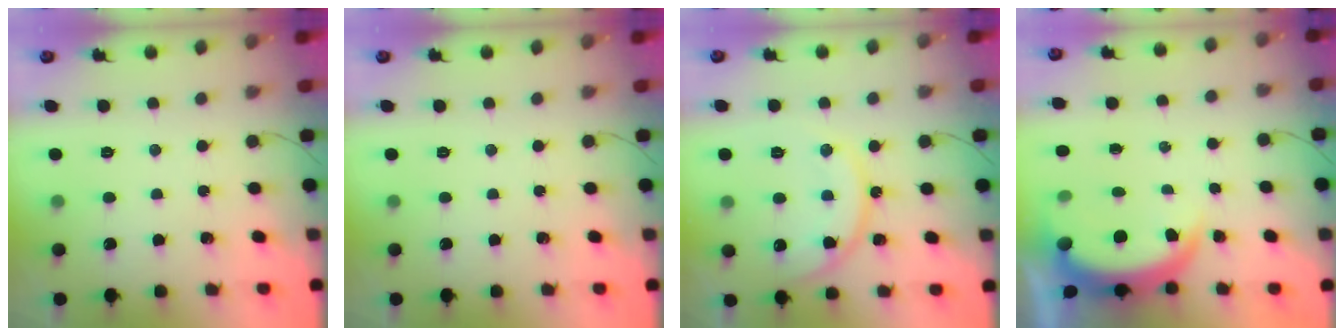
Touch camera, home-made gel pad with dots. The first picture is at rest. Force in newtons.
{"total": 0.0}
{"total": 13.2, "press": 13.1, "slide": 1.2}
{"total": 6.5, "press": 6.4, "slide": 0.6}